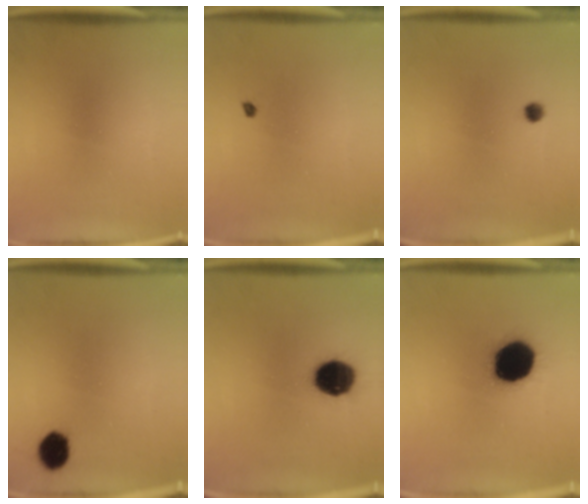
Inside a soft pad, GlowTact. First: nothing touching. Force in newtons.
{"total": 0.6}
{"total": 1.3}
{"total": 5.8}
{"total": 12.2}
{"total": 19.7}